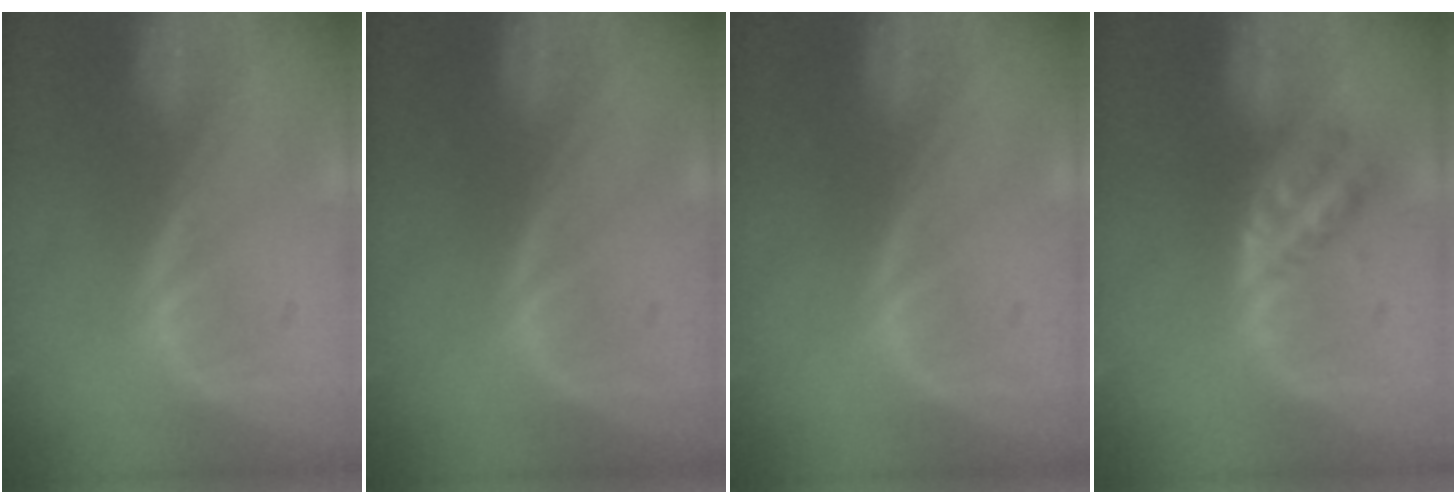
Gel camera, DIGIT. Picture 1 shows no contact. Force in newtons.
{"total": 0.0}
{"total": 0.0}
{"total": 4.6, "press": 4.1, "slide": 2.2}